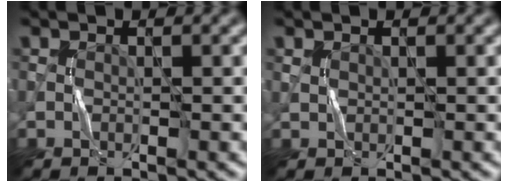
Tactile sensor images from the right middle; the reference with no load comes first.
{"total": 0.5, "force": [0.4, 0.4, 0.2], "torque": [-0.005, -0.001, 0.012]}